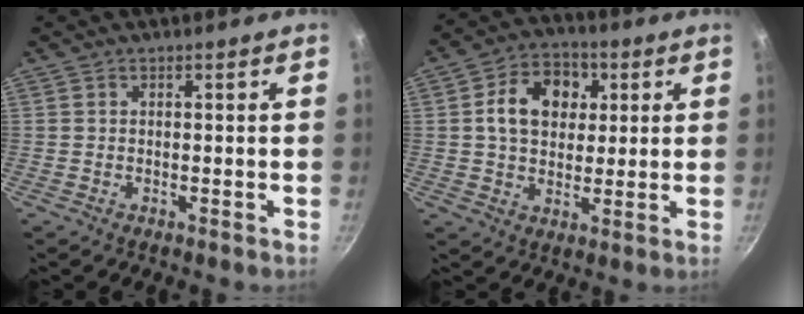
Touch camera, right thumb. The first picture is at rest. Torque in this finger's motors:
{"motor_torque": [0.80, 2.18, 0.94, 0.07, 0.07]}